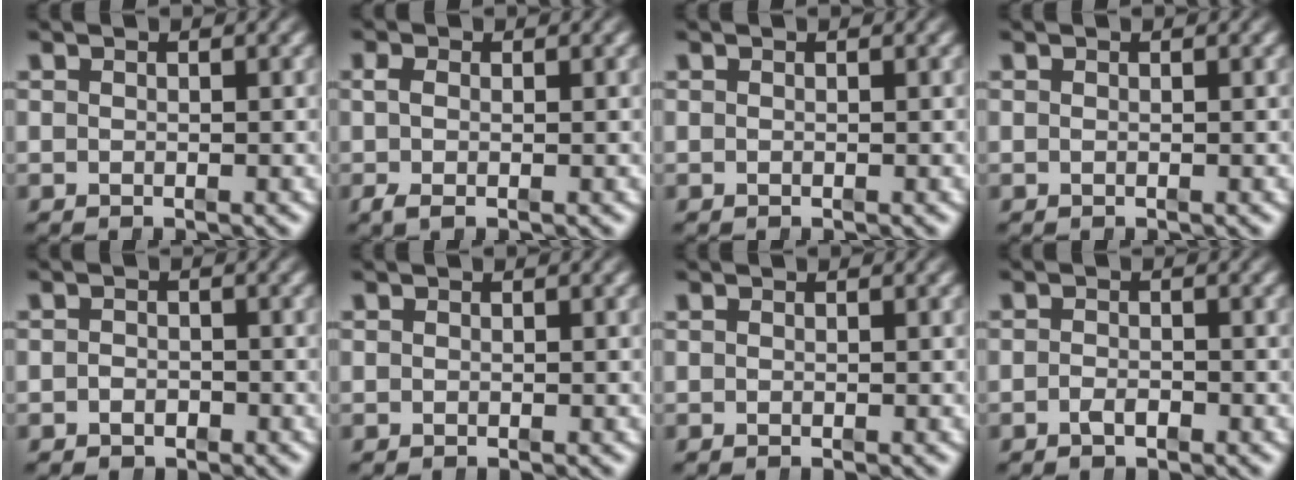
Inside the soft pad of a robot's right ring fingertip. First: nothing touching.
{"total": 1.3, "force": [-0.7, 0.1, 1.2], "torque": [-0.026, -0.011, -0.005]}
{"total": 0.0}
{"total": 0.0}
{"total": 1.1, "force": [-1.0, 0.5, 0.1], "torque": [-0.004, -0.010, -0.013]}
{"total": 0.0}
{"total": 0.0}
{"total": 1.3, "force": [-1.1, 0.3, 0.6], "torque": [-0.009, -0.004, -0.019]}